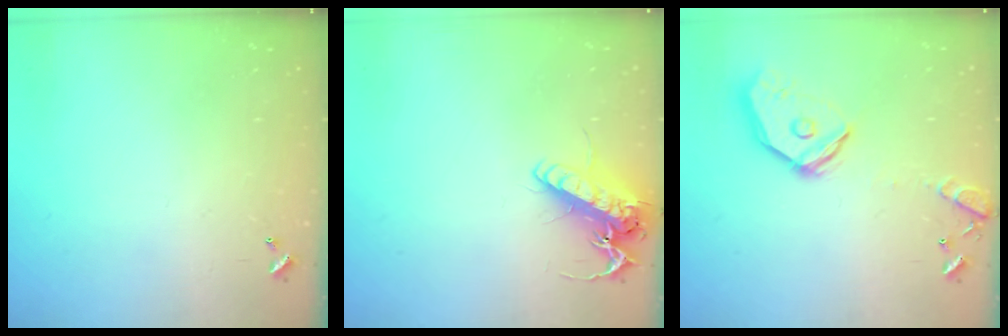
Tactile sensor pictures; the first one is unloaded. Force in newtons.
{"total": 13.8, "press": 13.6, "slide": 2.4}
{"total": 16.4, "press": 16.2, "slide": 2.5}